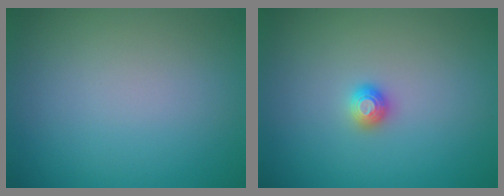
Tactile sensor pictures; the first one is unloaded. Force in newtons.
{"total": 1.2, "press": 1.1, "slide": 0.3}